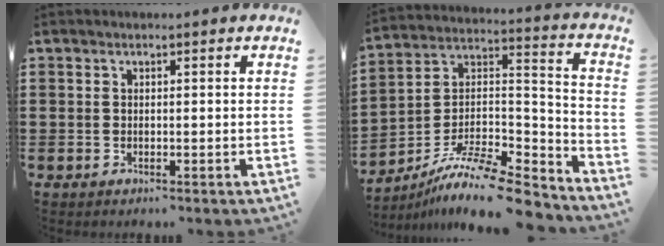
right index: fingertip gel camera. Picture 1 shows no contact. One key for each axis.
{"total": 11.2, "fx": -9.2, "fy": 1.9, "fz": 6.0, "tx": -0.111, "ty": 0.015, "tz": -0.183}